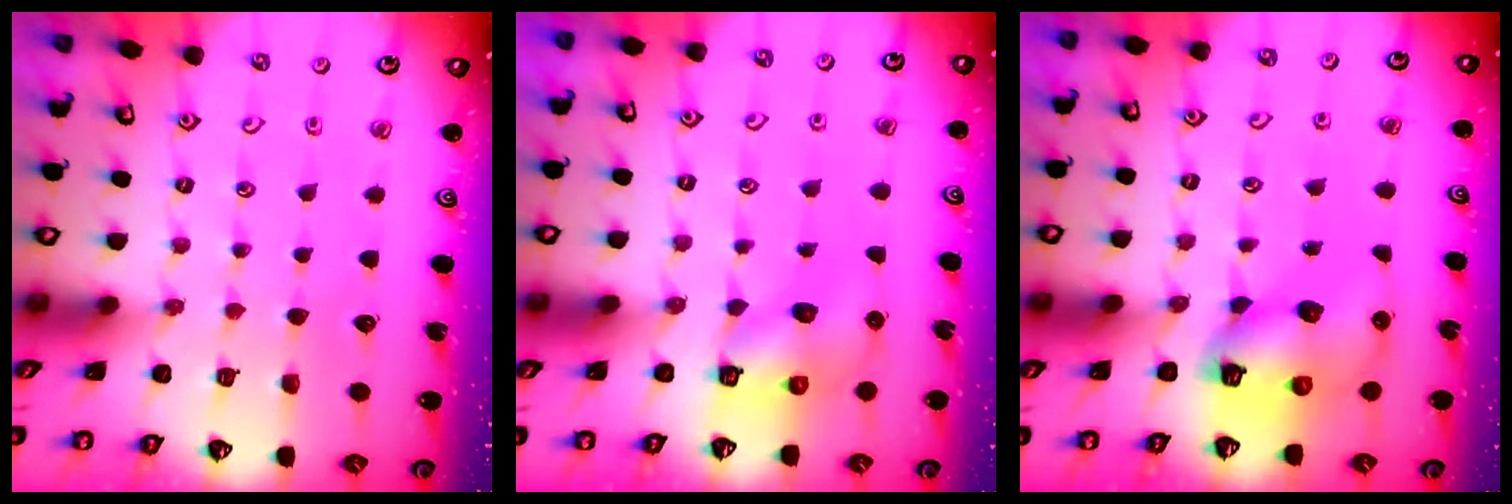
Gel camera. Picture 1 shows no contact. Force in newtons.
{"total": 6.2, "press": 6.1, "slide": 0.7}
{"total": 9.4, "press": 9.4, "slide": 1.0}